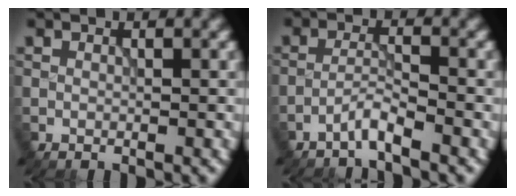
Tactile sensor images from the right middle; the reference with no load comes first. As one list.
[{"total": 2.0, "force": [-1.7, -0.1, 1.0], "torque": [-0.017, 0.009, -0.041]}]